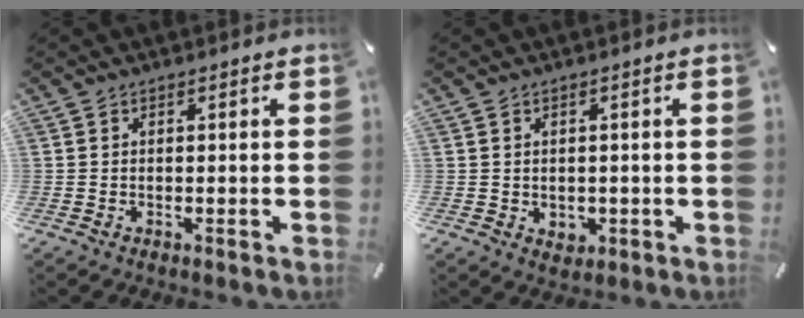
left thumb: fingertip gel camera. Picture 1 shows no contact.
{"total": 2.1, "force": [0.1, 2.0, 0.6], "torque": [-0.004, 0.000, 0.000]}